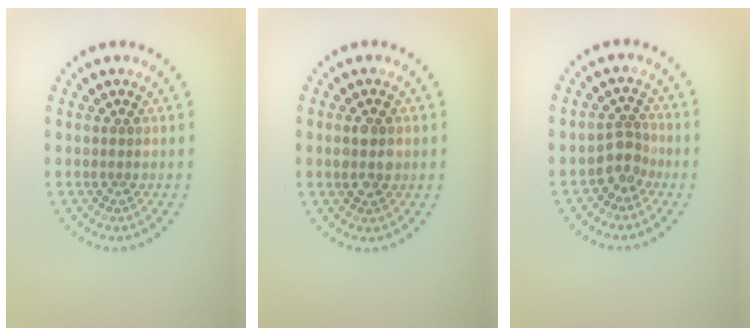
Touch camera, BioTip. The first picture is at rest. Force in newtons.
{"total": 2.4, "press": 2.4, "slide": 0.2}
{"total": 2.2, "press": 1.8, "slide": 1.3}